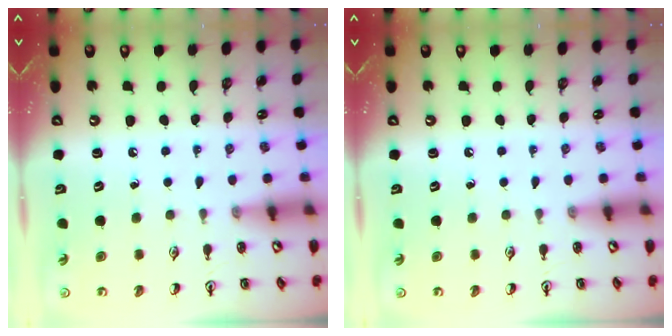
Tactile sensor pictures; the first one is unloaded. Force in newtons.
{"total": 0.0}